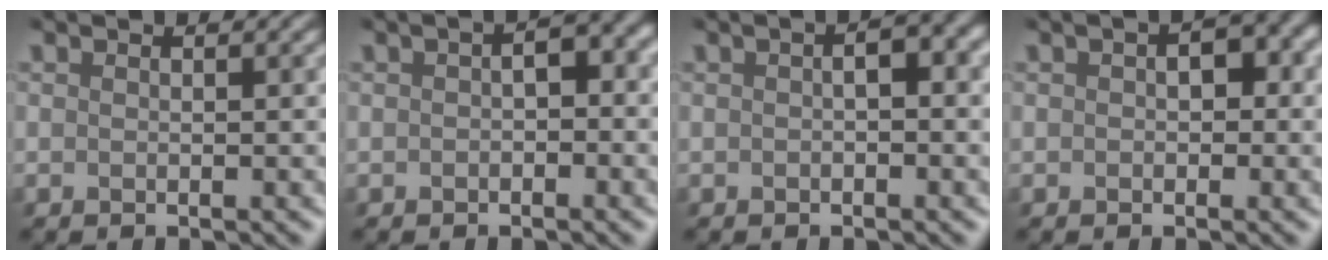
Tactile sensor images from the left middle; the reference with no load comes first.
{"total": 2.1, "force": [-0.6, 1.0, 1.7], "torque": [-0.026, 0.008, -0.015]}
{"total": 2.0, "force": [-0.3, 0.7, 1.9], "torque": [-0.031, 0.008, -0.008]}
{"total": 2.0, "force": [-0.2, 1.4, 1.4], "torque": [-0.014, 0.008, -0.007]}